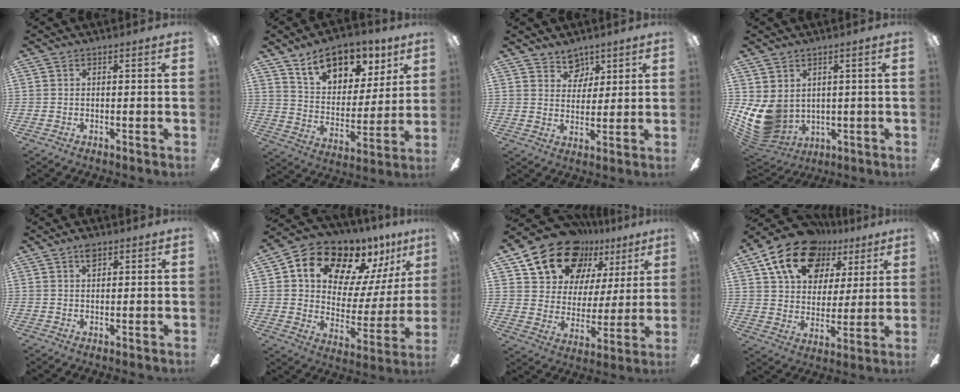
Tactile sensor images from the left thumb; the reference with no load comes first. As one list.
[{"total": 14.0, "force": [9.9, 7.7, 6.1], "torque": [-0.085, -0.062, 0.178]}, {"total": 6.5, "force": [4.7, 4.4, 1.0], "torque": [-0.011, -0.025, 0.086]}, {"total": 10.7, "force": [0.6, 8.7, 6.2], "torque": [-0.160, -0.016, 0.017]}, {"total": 2.9, "force": [1.8, 1.4, 1.7], "torque": [-0.023, -0.003, 0.029]}, {"total": 16.0, "force": [12.6, 7.9, 6.1], "torque": [-0.111, -0.099, 0.217]}, {"total": 18.6, "force": [12.9, 11.2, 7.3], "torque": [-0.141, -0.077, 0.236]}, {"total": 18.9, "force": [11.3, 12.2, 9.0], "torque": [-0.166, -0.049, 0.207]}]